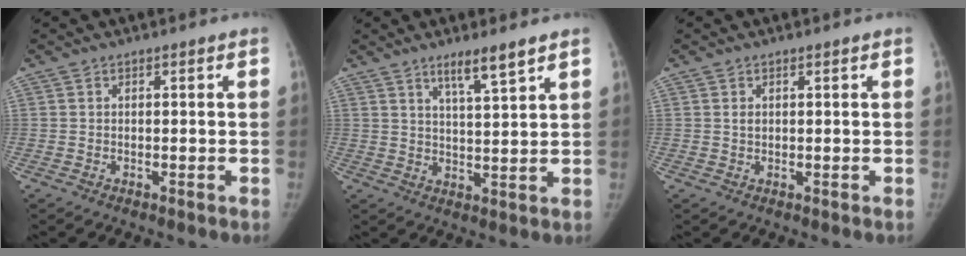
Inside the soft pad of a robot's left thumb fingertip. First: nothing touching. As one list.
[{"total": 5.8, "force": [4.1, 0.3, 4.1], "torque": [-0.067, -0.031, 0.072]}, {"total": 0.8, "force": [0.3, 0.6, 0.5], "torque": [-0.005, 0.000, 0.006]}]